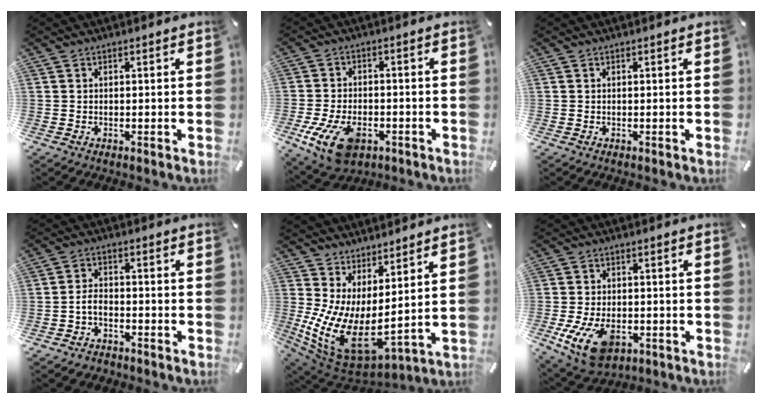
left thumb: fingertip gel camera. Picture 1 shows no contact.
{"total": 11.8, "force": [-5.1, 7.3, 7.8], "torque": [-0.164, 0.009, -0.091]}
{"total": 0.0}
{"total": 4.1, "force": [-2.3, 2.7, 2.2], "torque": [-0.045, 0.014, -0.046]}
{"total": 11.0, "force": [-0.3, 6.0, 9.2], "torque": [-0.182, -0.043, 0.008]}
{"total": 11.3, "force": [-3.9, 7.1, 7.8], "torque": [-0.152, -0.002, -0.070]}